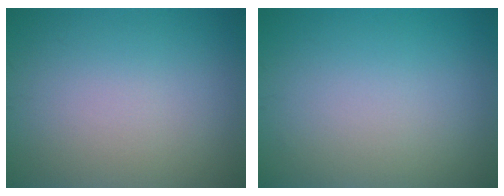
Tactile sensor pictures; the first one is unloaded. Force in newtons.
{"total": 0.0}